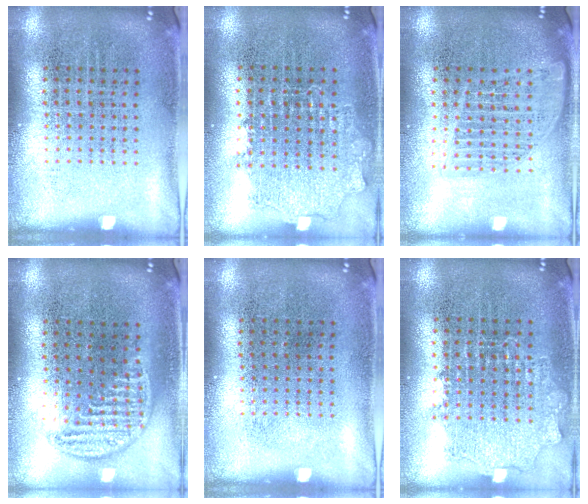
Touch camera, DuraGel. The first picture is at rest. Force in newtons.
{"total": 0.9, "press": 0.9, "slide": 0.2}
{"total": 1.5, "press": 1.4, "slide": 0.7}
{"total": 1.0, "press": 1.0, "slide": 0.4}
{"total": 0.0}
{"total": 0.9, "press": 0.9, "slide": 0.2}